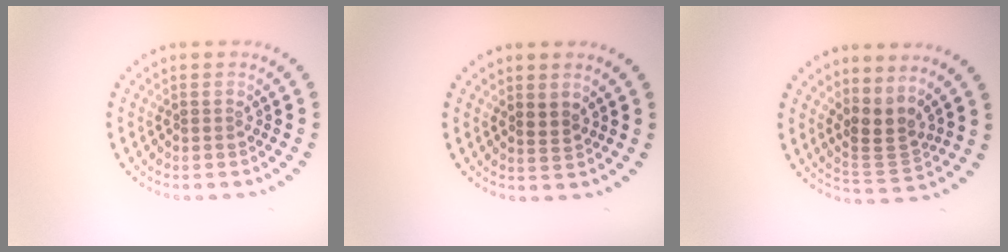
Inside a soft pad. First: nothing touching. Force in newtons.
{"total": 1.4, "press": 1.1, "slide": 0.8}
{"total": 2.8, "press": 2.0, "slide": 2.0}